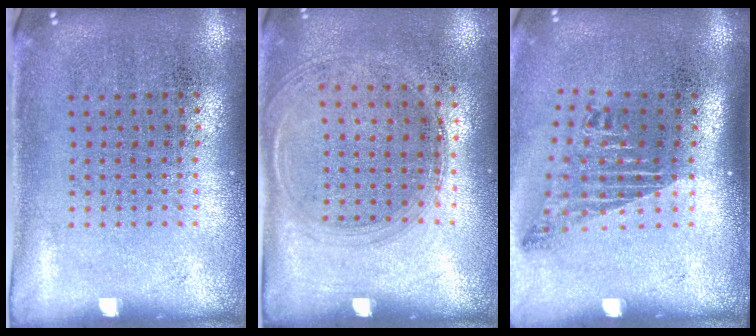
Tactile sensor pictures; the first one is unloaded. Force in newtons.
{"total": 1.4, "press": 1.2, "slide": 0.6}
{"total": 1.8, "press": 1.2, "slide": 1.3}